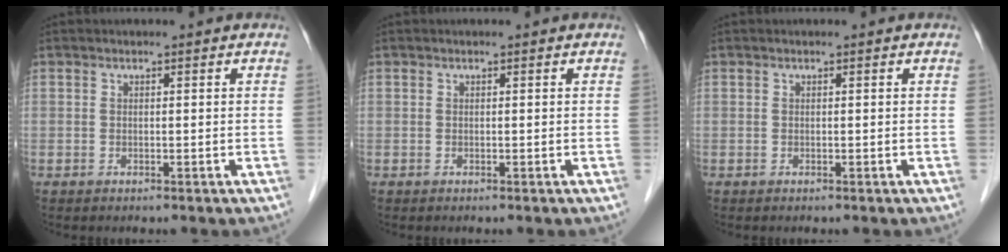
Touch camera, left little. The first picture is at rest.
{"total": 0.0}
{"total": 0.0}